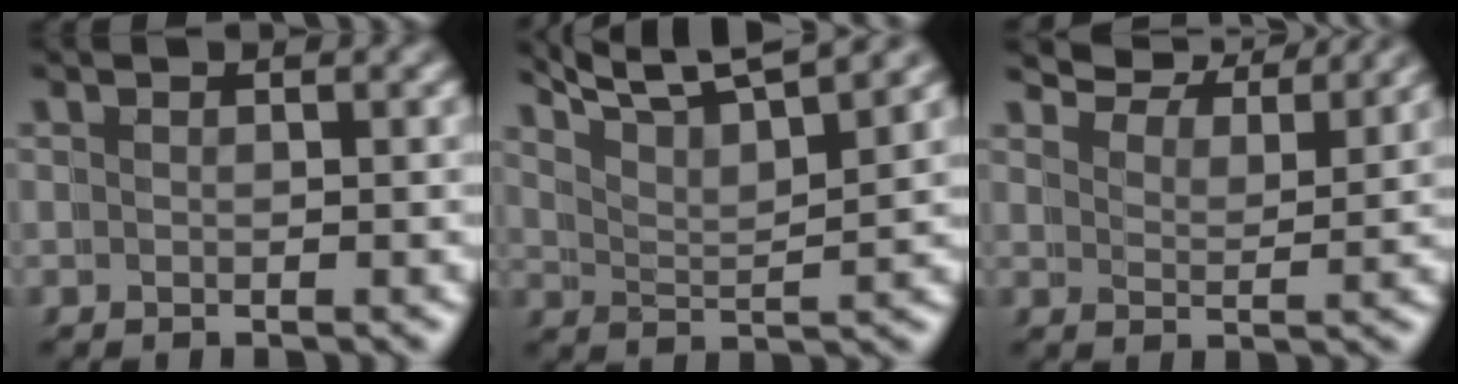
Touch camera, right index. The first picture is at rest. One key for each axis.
{"total": 7.4, "fx": 6.8, "fy": 0.4, "fz": 3.0, "tx": -0.049, "ty": 0.017, "tz": 0.099}
{"total": 6.6, "fx": 6.4, "fy": 0.3, "fz": 1.7, "tx": -0.020, "ty": 0.020, "tz": 0.094}